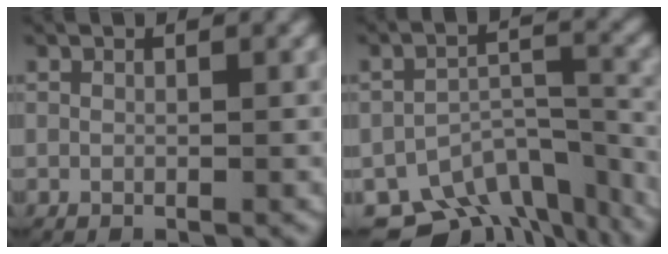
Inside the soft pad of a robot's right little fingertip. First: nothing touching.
{"total": 10.9, "force": [-7.5, 6.1, 4.9], "torque": [-0.071, -0.021, -0.118]}